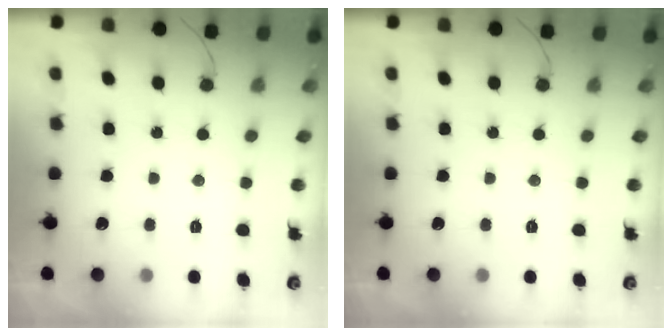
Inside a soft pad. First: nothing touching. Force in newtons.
{"total": 0.0}